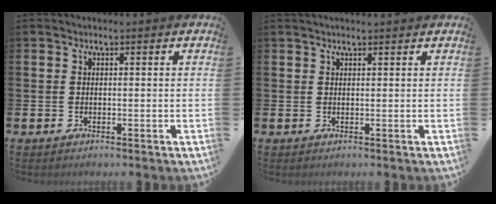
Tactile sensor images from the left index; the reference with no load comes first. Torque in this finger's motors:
{"motor_torque": [0.83, -1.31, 0.22, 0.05]}